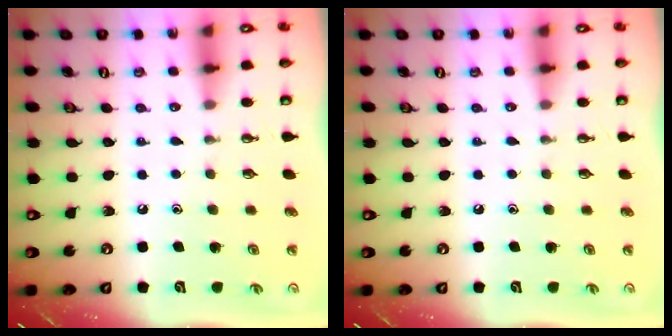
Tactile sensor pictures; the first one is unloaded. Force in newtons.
{"total": 0.0}